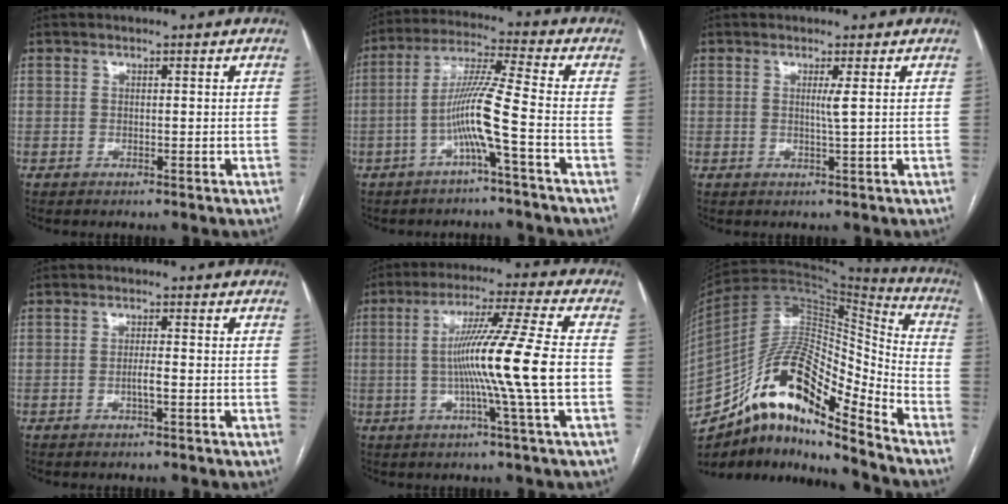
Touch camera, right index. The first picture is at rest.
{"total": 8.7, "force": [-3.2, -1.4, 8.0], "torque": [-0.159, 0.015, -0.064]}
{"total": 1.5, "force": [0.2, -0.5, 1.3], "torque": [-0.027, -0.004, 0.005]}
{"total": 1.8, "force": [-0.7, 0.1, 1.7], "torque": [-0.030, 0.000, -0.014]}
{"total": 14.0, "force": [-1.7, -2.4, 13.7], "torque": [-0.236, -0.006, -0.033]}
{"total": 19.7, "force": [-13.1, 5.0, 13.9], "torque": [-0.263, 0.036, -0.229]}